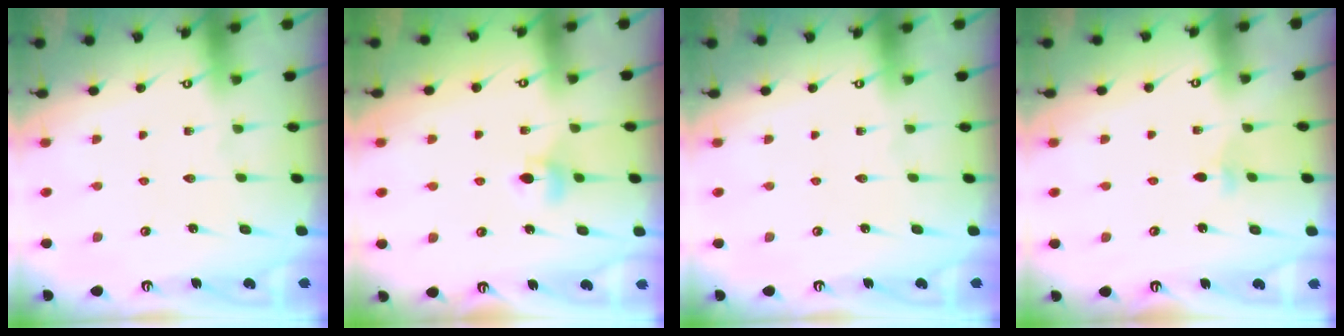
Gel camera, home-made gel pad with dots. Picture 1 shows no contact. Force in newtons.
{"total": 4.6, "press": 4.5, "slide": 0.9}
{"total": 0.0}
{"total": 3.5, "press": 3.4, "slide": 0.9}